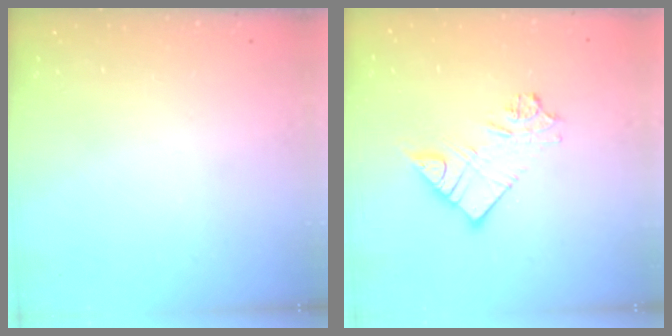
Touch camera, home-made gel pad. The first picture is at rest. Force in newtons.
{"total": 10.8, "press": 10.8, "slide": 1.1}